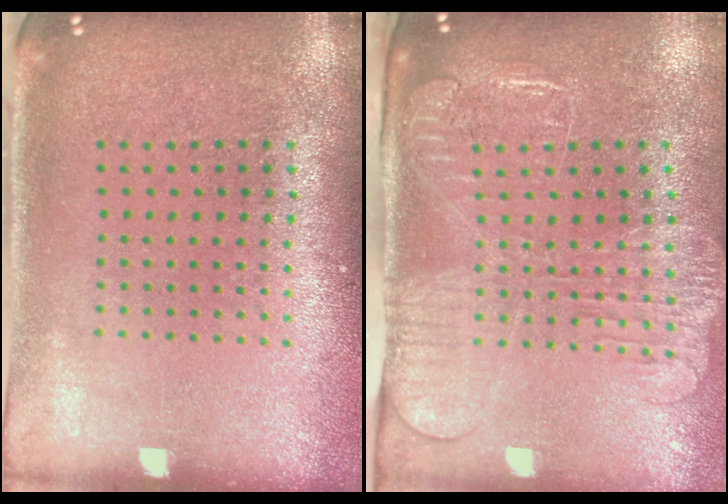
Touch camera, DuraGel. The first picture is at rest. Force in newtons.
{"total": 2.5, "press": 1.9, "slide": 1.5}